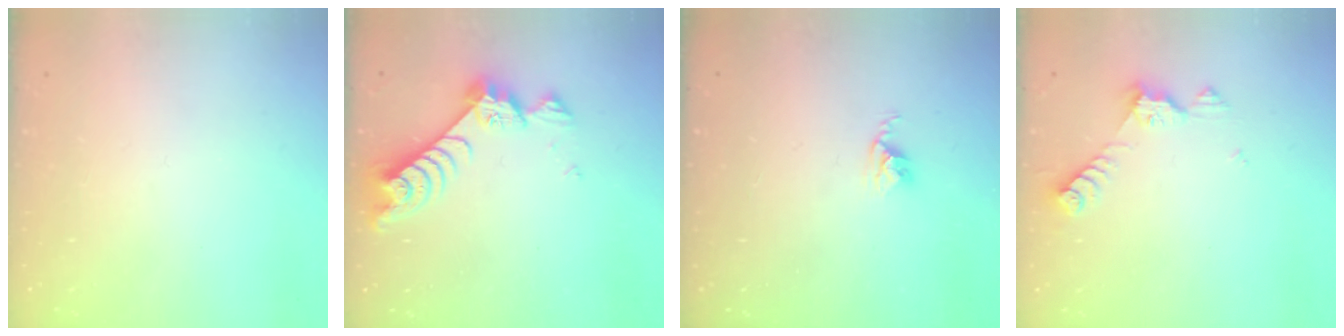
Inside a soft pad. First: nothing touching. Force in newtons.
{"total": 8.8, "press": 8.8, "slide": 0.8}
{"total": 2.8, "press": 2.7, "slide": 0.4}
{"total": 6.7, "press": 6.7, "slide": 0.4}